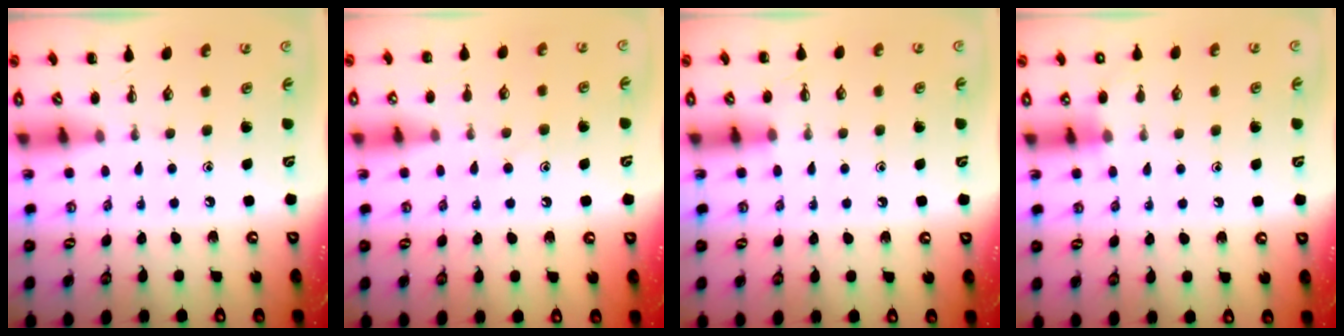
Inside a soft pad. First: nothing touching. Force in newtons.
{"total": 8.0, "press": 8.0, "slide": 1.0}
{"total": 6.3, "press": 6.0, "slide": 2.0}
{"total": 6.4, "press": 6.2, "slide": 1.7}